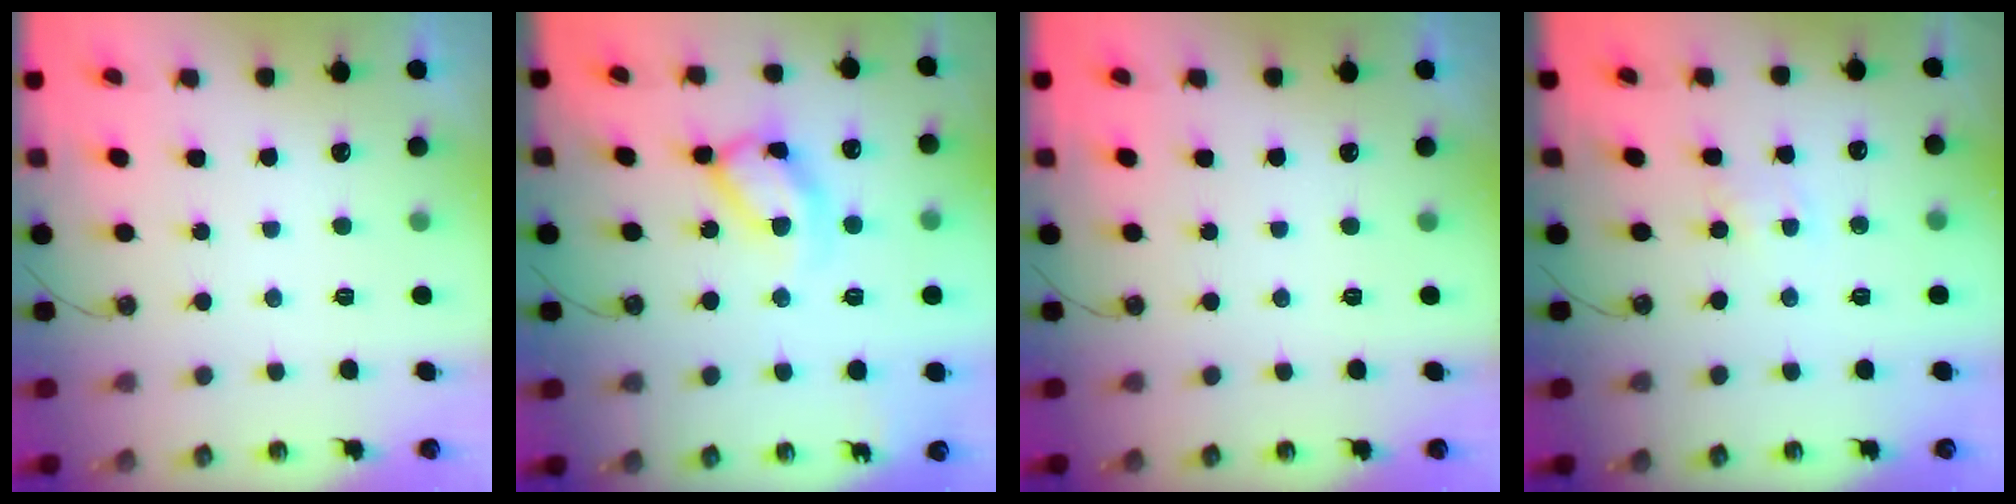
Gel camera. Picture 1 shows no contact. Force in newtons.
{"total": 13.1, "press": 13.0, "slide": 1.5}
{"total": 0.0}
{"total": 2.5, "press": 2.5, "slide": 0.3}